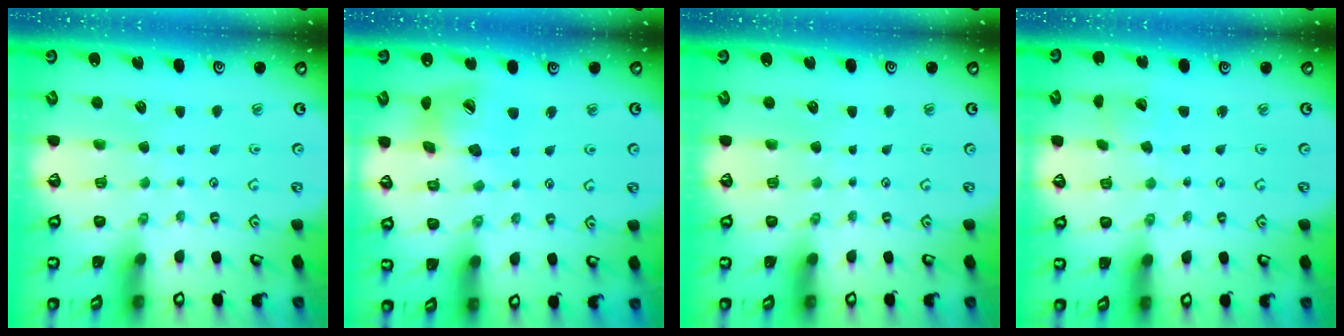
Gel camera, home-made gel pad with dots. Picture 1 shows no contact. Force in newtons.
{"total": 15.3, "press": 15.1, "slide": 2.1}
{"total": 0.0}
{"total": 2.4, "press": 2.4, "slide": 0.2}